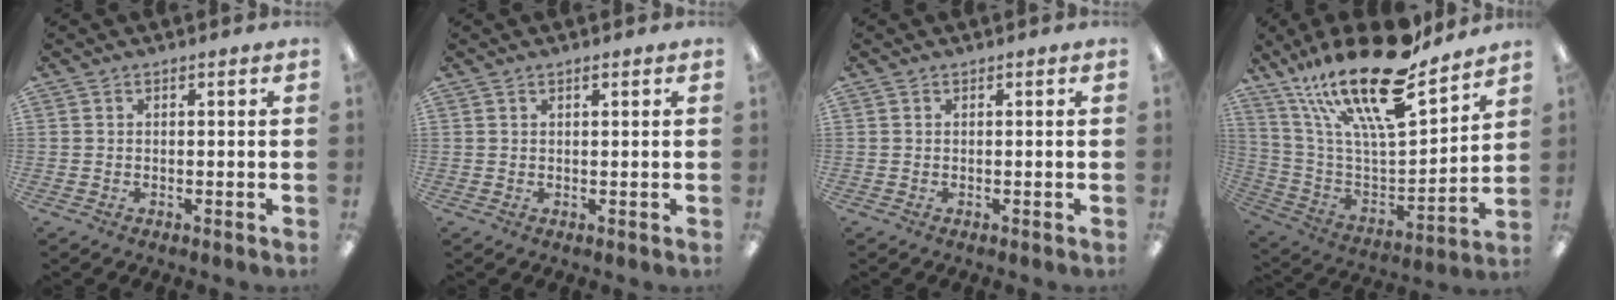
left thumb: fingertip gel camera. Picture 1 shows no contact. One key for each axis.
{"total": 0.7, "fx": 0.6, "fy": 0.1, "fz": 0.4, "tx": -0.010, "ty": 0.001, "tz": 0.010}
{"total": 0.0}
{"total": 25.1, "fx": 18.3, "fy": 7.2, "fz": 15.6, "tx": -0.285, "ty": -0.118, "tz": 0.312}